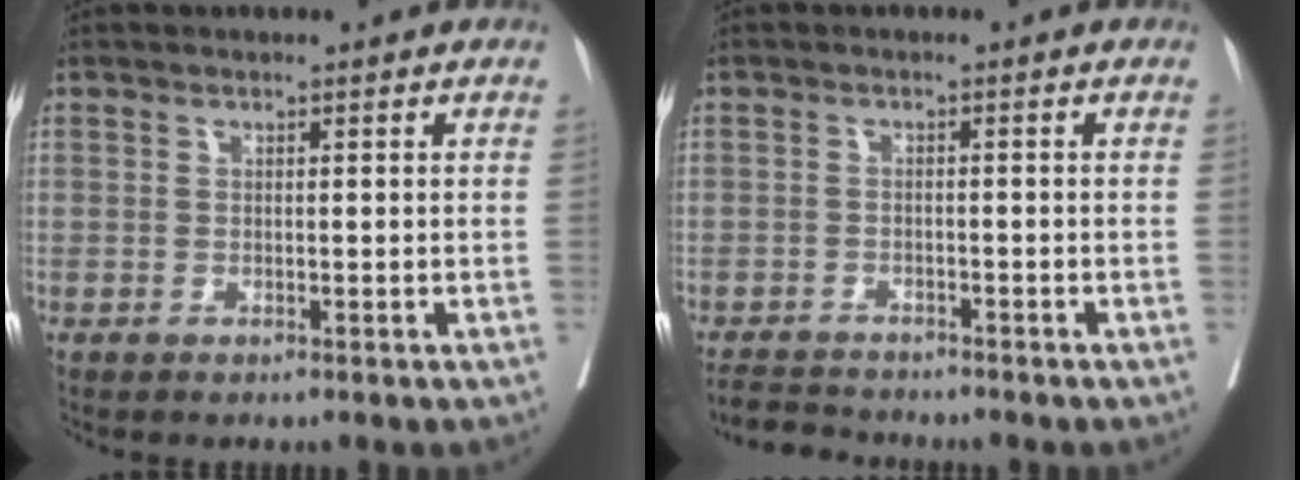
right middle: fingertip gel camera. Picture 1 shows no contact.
{"total": 4.2, "force": [-4.1, 0.4, 0.4], "torque": [-0.002, -0.015, -0.072]}